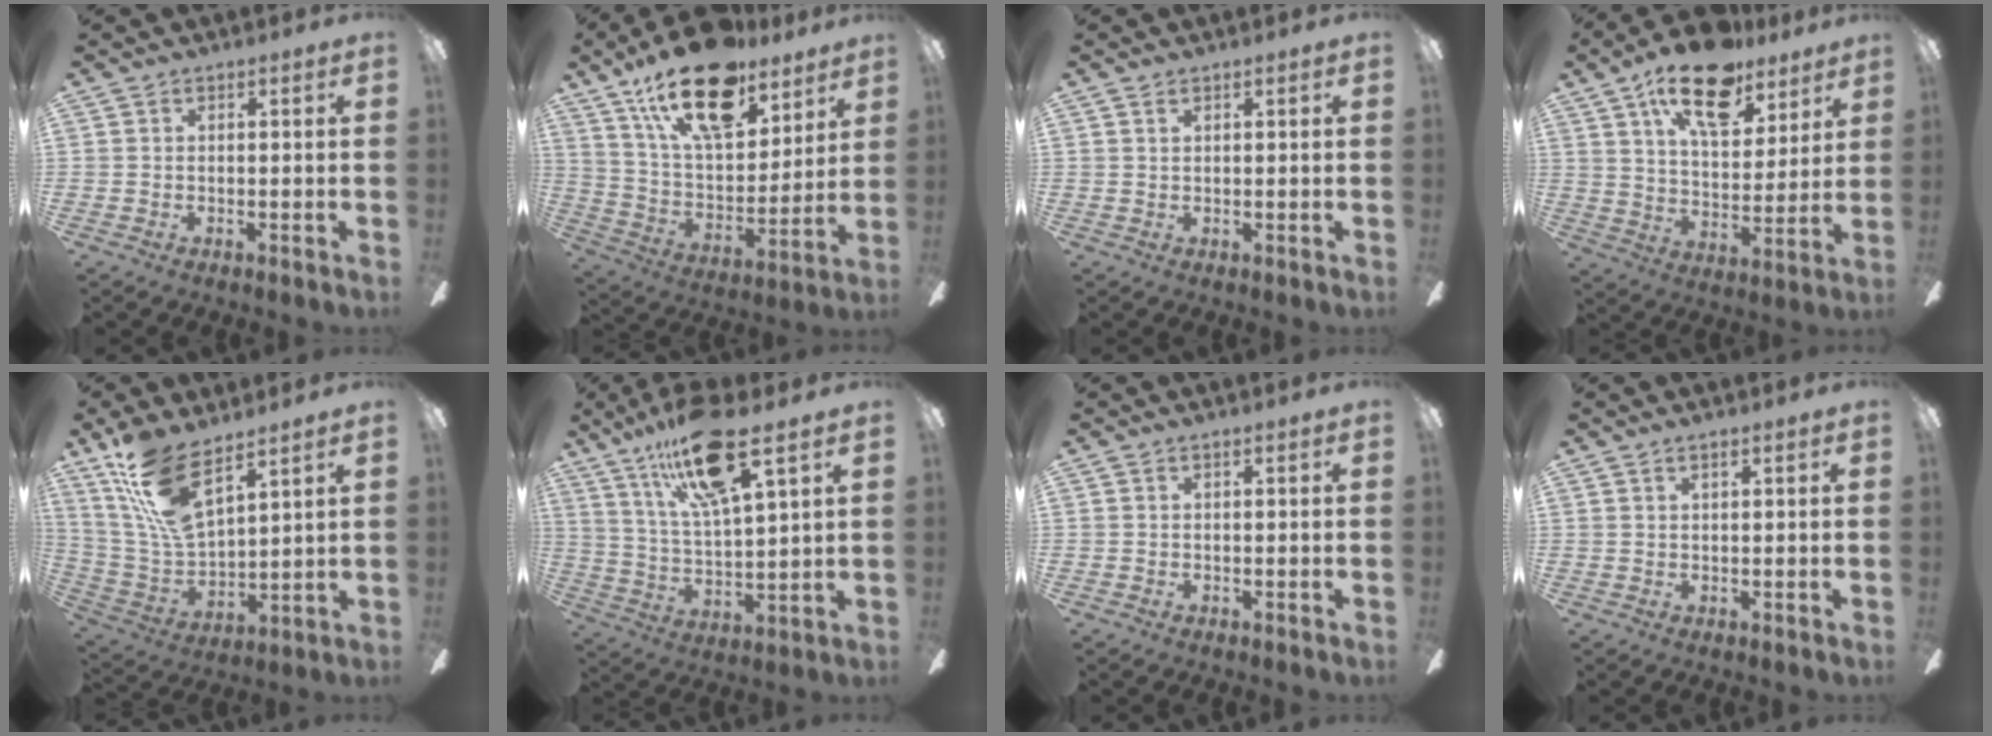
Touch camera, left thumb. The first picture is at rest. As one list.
[{"total": 22.0, "force": [14.5, 10.1, 13.0], "torque": [-0.217, -0.080, 0.258]}, {"total": 0.8, "force": [0.6, 0.4, 0.4], "torque": [-0.011, 0.002, 0.011]}, {"total": 18.1, "force": [12.4, 8.0, 10.4], "torque": [-0.170, -0.060, 0.213]}, {"total": 15.5, "force": [10.7, 5.3, 9.9], "torque": [-0.222, -0.054, 0.191]}, {"total": 19.6, "force": [12.6, 5.3, 14.0], "torque": [-0.247, -0.048, 0.208]}, {"total": 0.0}, {"total": 0.9, "force": [0.6, 0.2, 0.6], "torque": [-0.014, 0.001, 0.011]}]